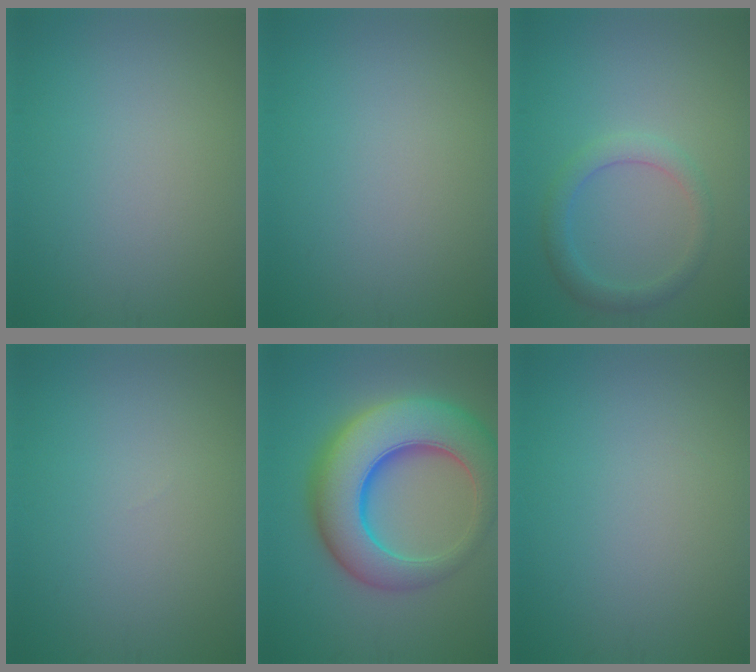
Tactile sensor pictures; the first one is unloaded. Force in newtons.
{"total": 0.0}
{"total": 2.7, "press": 2.6, "slide": 0.2}
{"total": 0.0}
{"total": 11.8, "press": 11.8, "slide": 0.5}
{"total": 0.0}